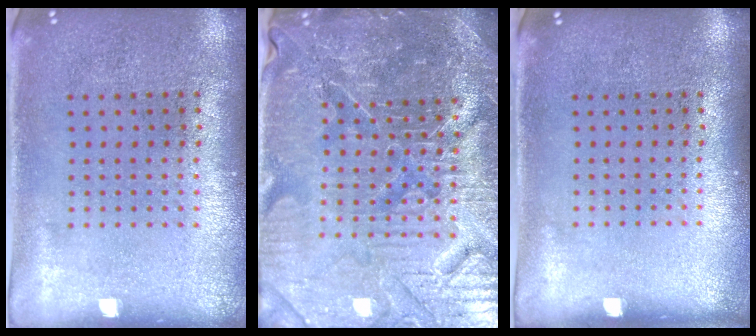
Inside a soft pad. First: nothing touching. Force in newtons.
{"total": 5.8, "press": 5.4, "slide": 2.2}
{"total": 0.0}